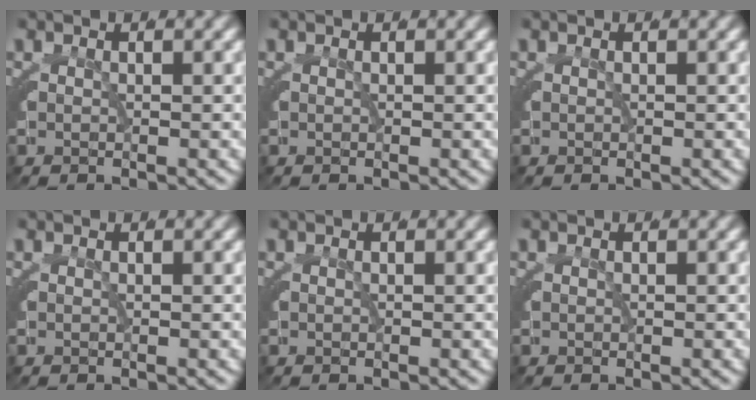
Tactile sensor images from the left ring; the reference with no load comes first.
{"total": 0.0}
{"total": 0.0}
{"total": 0.0}
{"total": 0.0}
{"total": 0.0}